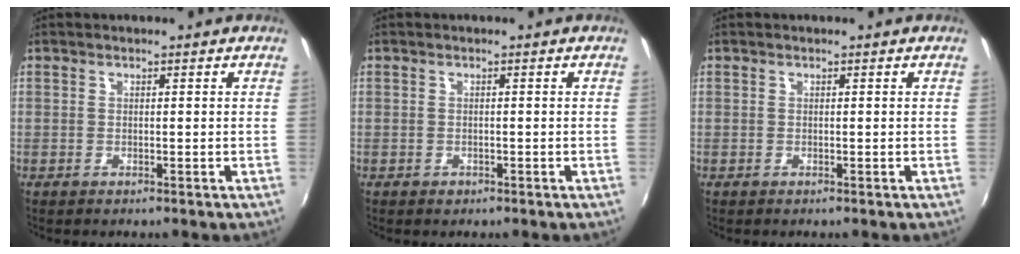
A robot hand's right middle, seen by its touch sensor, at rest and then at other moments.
{"total": 0.9, "force": [-0.6, 0.7, 0.2], "torque": [-0.004, -0.003, -0.008]}
{"total": 0.0}